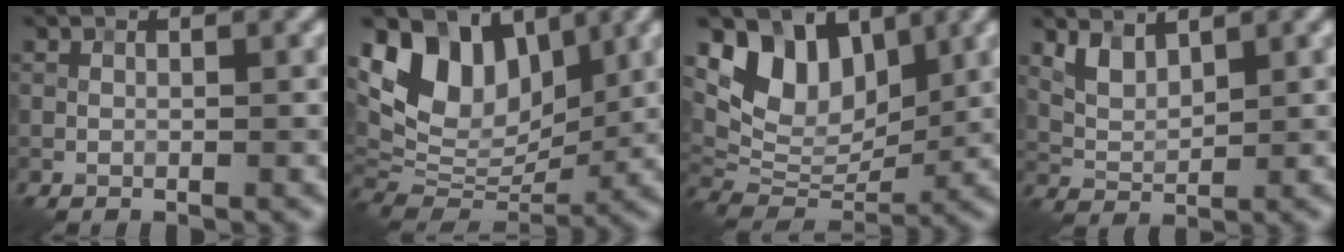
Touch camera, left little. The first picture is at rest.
{"total": 9.8, "force": [4.2, 6.6, 5.9], "torque": [-0.105, -0.003, 0.075]}
{"total": 7.7, "force": [3.9, 5.0, 4.3], "torque": [-0.070, -0.009, 0.068]}
{"total": 2.5, "force": [1.6, 1.2, 1.4], "torque": [-0.034, -0.005, 0.037]}